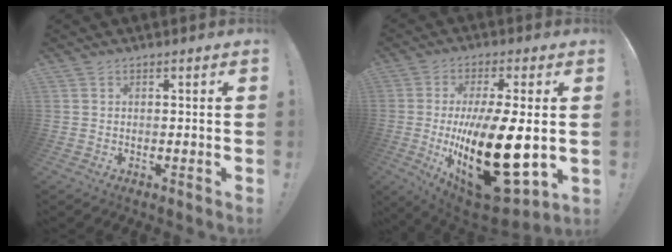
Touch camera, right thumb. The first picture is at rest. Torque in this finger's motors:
{"motor_torque": [1.91, 3.10, 1.70, -1.07, 0.78]}